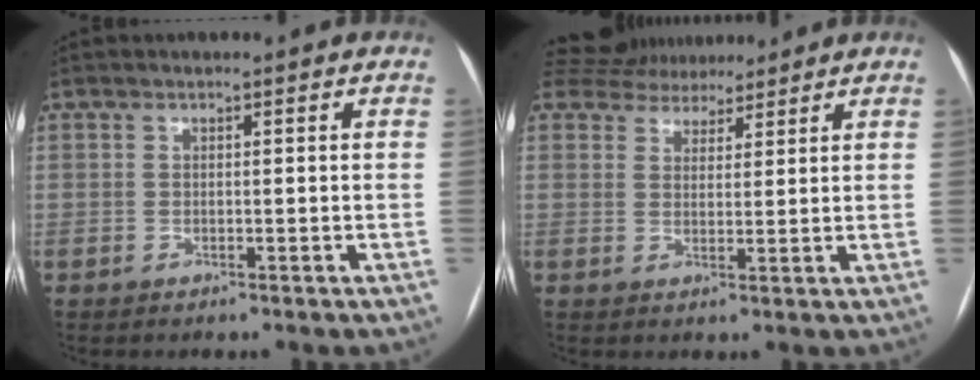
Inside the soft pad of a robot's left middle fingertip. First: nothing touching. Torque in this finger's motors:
{"motor_torque": [-0.08, -0.50, -0.04, 0.00]}